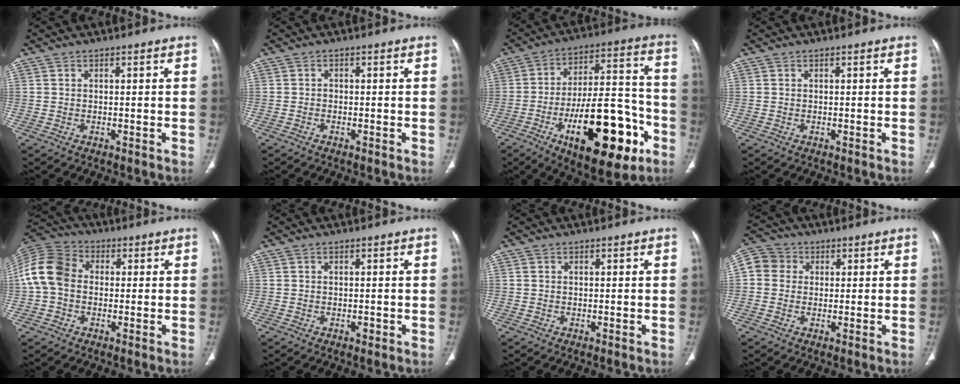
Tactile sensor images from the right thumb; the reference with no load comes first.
{"total": 0.5, "force": [-0.4, 0.3, 0.2], "torque": [0.000, 0.002, -0.010]}
{"total": 25.8, "force": [-10.6, 10.6, 21.0], "torque": [-0.306, 0.054, -0.151]}
{"total": 0.0}
{"total": 11.1, "force": [0.2, 8.5, 7.1], "torque": [-0.141, 0.031, -0.007]}
{"total": 0.8, "force": [-0.3, 0.5, 0.5], "torque": [-0.005, 0.000, -0.004]}
{"total": 0.0}
{"total": 9.1, "force": [1.9, 8.2, 3.4], "torque": [-0.064, 0.023, 0.029]}